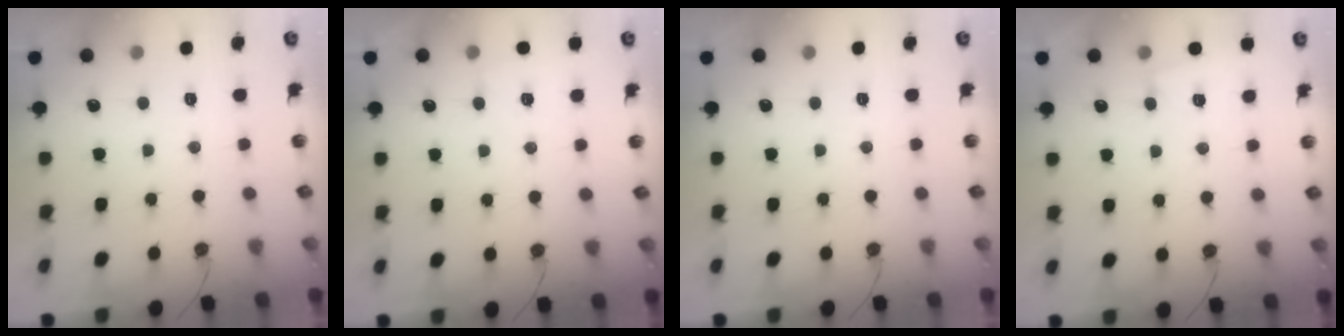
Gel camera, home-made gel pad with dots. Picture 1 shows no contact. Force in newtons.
{"total": 3.7, "press": 3.4, "slide": 1.5}
{"total": 0.0}
{"total": 3.9, "press": 1.7, "slide": 3.5}